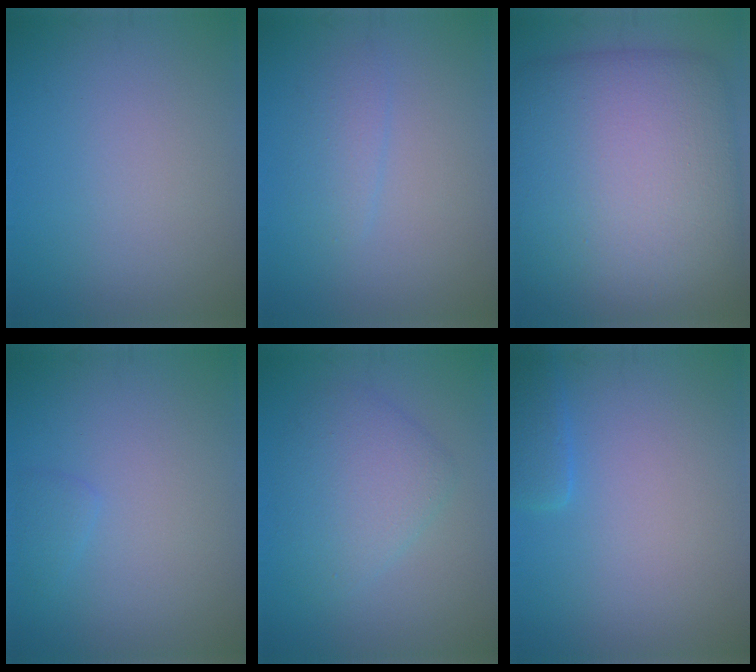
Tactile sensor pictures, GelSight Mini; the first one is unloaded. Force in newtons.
{"total": 1.8, "press": 1.8, "slide": 0.0}
{"total": 16.6, "press": 16.6, "slide": 0.4}
{"total": 0.9, "press": 0.9, "slide": 0.0}
{"total": 4.3, "press": 4.3, "slide": 0.2}
{"total": 1.9, "press": 1.9, "slide": 0.1}